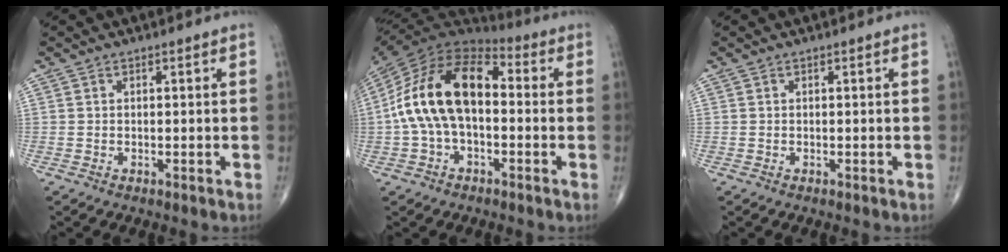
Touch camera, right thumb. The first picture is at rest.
{"total": 18.1, "force": [-0.2, 10.4, 14.8], "torque": [-0.273, 0.045, -0.013]}
{"total": 0.0}